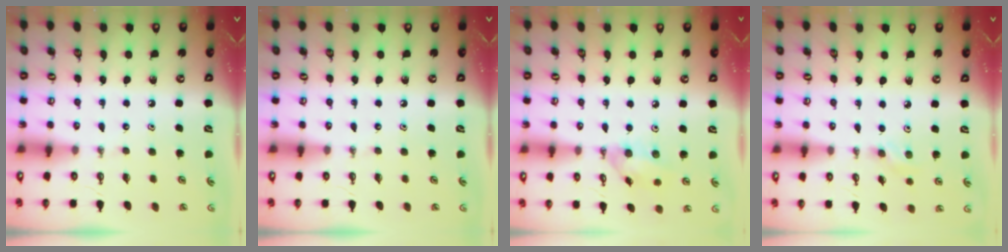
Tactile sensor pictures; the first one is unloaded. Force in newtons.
{"total": 0.0}
{"total": 9.6, "press": 9.6, "slide": 0.4}
{"total": 2.8, "press": 2.7, "slide": 0.8}